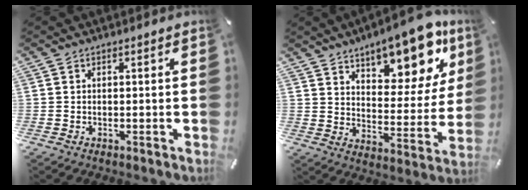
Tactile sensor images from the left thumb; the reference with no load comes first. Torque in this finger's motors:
{"motor_torque": [1.45, 0.20, 0.58, -0.25, 0.17]}